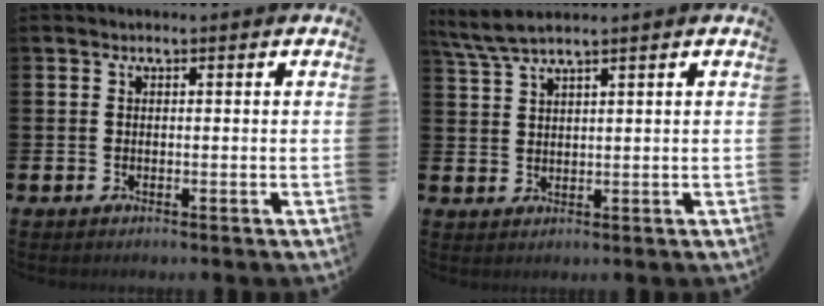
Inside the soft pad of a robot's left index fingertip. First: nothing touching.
{"total": 3.6, "force": [3.1, 0.0, 1.8], "torque": [-0.047, -0.003, 0.058]}